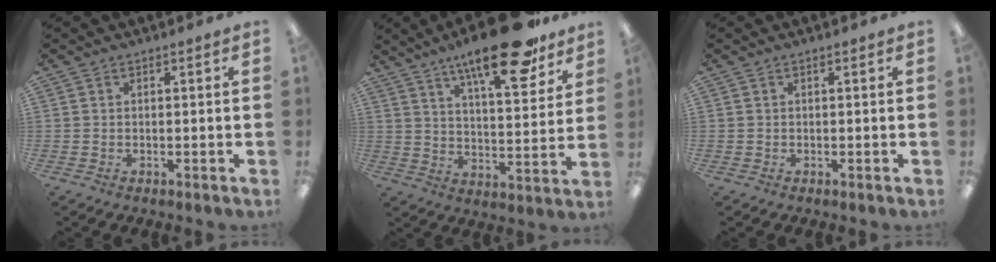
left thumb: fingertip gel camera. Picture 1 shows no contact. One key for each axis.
{"total": 19.3, "fx": 13.6, "fy": 5.6, "fz": 12.4, "tx": -0.183, "ty": -0.079, "tz": 0.218}
{"total": 0.0}